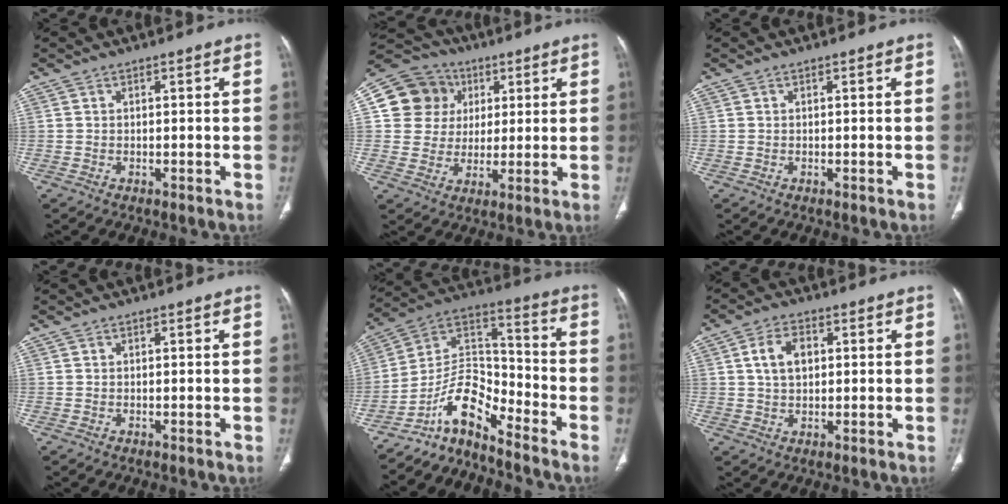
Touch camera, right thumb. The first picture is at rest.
{"total": 12.7, "force": [3.5, 11.7, 3.5], "torque": [-0.037, 0.010, 0.060]}
{"total": 0.0}
{"total": 0.0}
{"total": 10.4, "force": [-8.3, 3.8, 5.1], "torque": [-0.084, 0.104, -0.160]}
{"total": 5.8, "force": [1.3, 3.6, 4.3], "torque": [-0.076, 0.006, 0.023]}